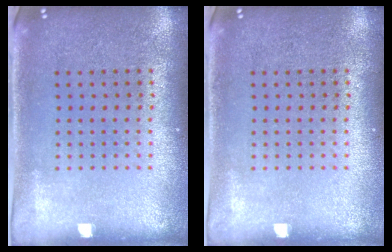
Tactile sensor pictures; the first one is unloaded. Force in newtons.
{"total": 0.0}